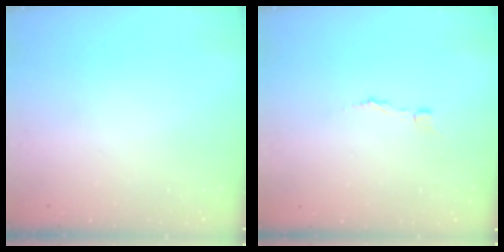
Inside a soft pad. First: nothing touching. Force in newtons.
{"total": 2.9, "press": 2.9, "slide": 0.3}